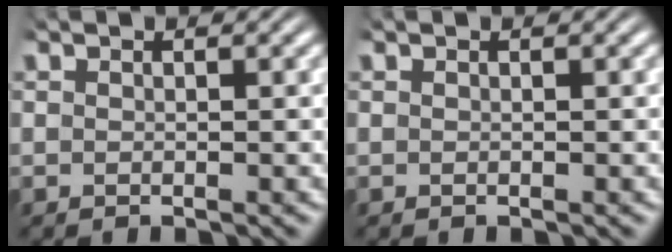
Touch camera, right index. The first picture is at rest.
{"total": 0.0}